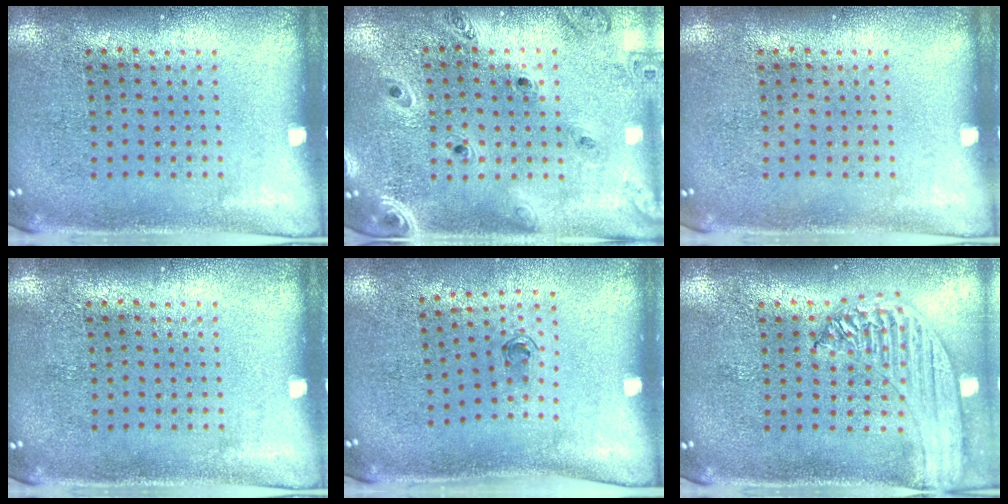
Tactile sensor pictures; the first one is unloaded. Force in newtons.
{"total": 1.3, "press": 1.3, "slide": 0.2}
{"total": 0.0}
{"total": 0.0}
{"total": 0.6, "press": 0.3, "slide": 0.6}
{"total": 1.7, "press": 1.7, "slide": 0.5}